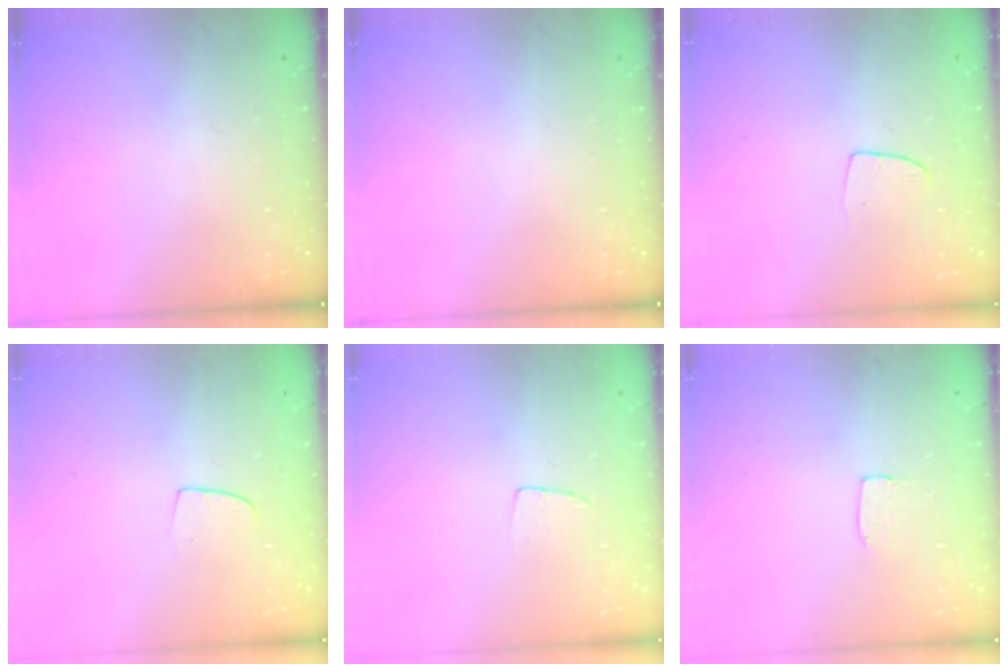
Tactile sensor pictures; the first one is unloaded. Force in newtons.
{"total": 0.0}
{"total": 5.8, "press": 5.7, "slide": 0.4}
{"total": 5.8, "press": 5.8, "slide": 0.4}
{"total": 3.8, "press": 3.7, "slide": 0.2}
{"total": 2.9, "press": 2.9, "slide": 0.2}